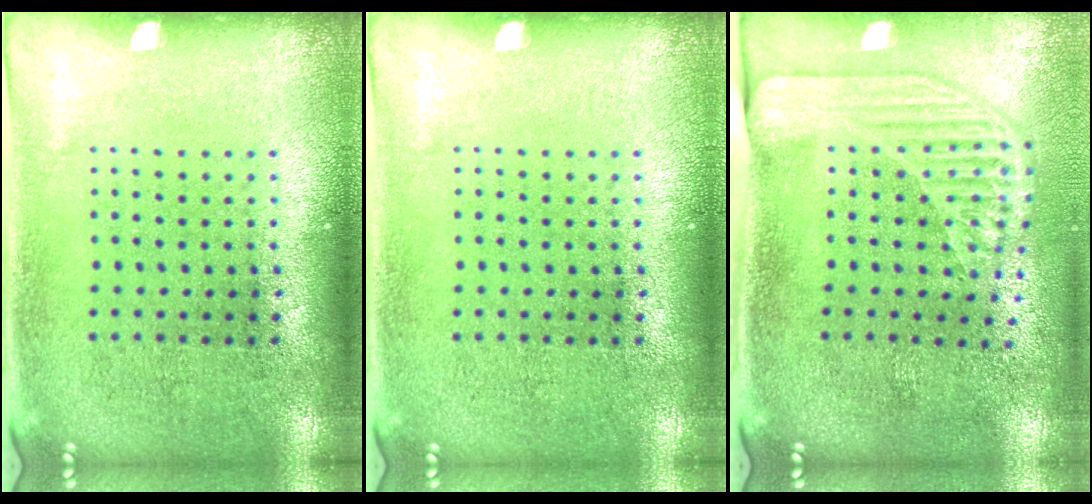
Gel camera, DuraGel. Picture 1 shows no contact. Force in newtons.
{"total": 0.0}
{"total": 2.2, "press": 1.8, "slide": 1.3}